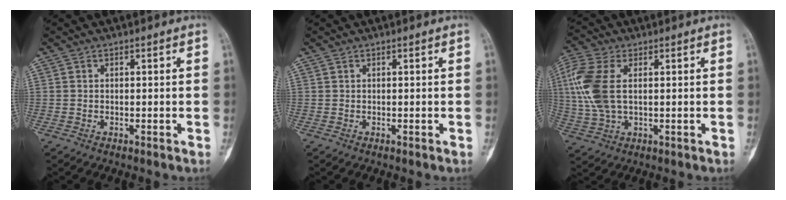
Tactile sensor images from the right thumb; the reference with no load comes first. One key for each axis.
{"total": 0.0}
{"total": 11.7, "fx": 2.0, "fy": 6.5, "fz": 9.5, "tx": -0.239, "ty": 0.008, "tz": 0.040}